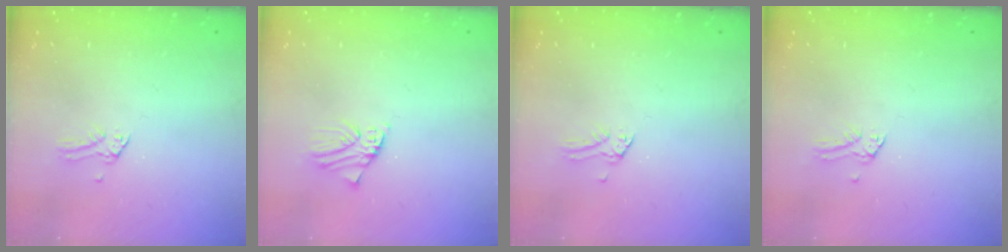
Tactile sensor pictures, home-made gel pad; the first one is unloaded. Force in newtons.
{"total": 0.8, "press": 0.8, "slide": 0.1}
{"total": 0.0}
{"total": 0.0}